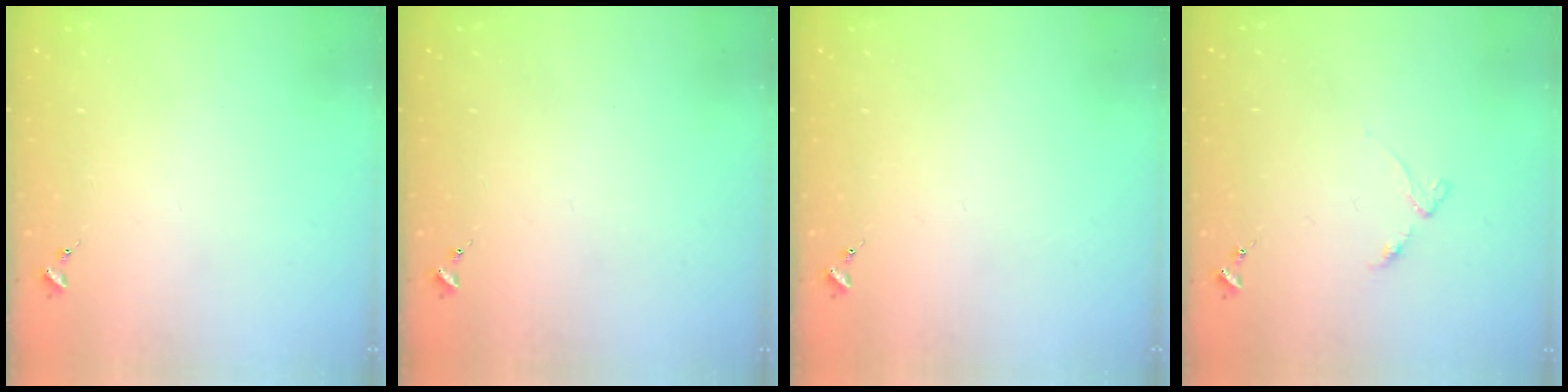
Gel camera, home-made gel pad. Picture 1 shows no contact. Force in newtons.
{"total": 0.0}
{"total": 0.0}
{"total": 3.5, "press": 3.5, "slide": 0.4}